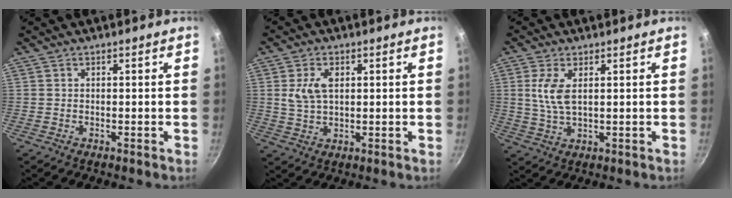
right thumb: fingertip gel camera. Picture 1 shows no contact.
{"total": 5.8, "force": [1.2, 3.6, 4.5], "torque": [-0.078, 0.000, 0.023]}
{"total": 5.7, "force": [1.3, 2.5, 5.0], "torque": [-0.104, -0.003, 0.027]}